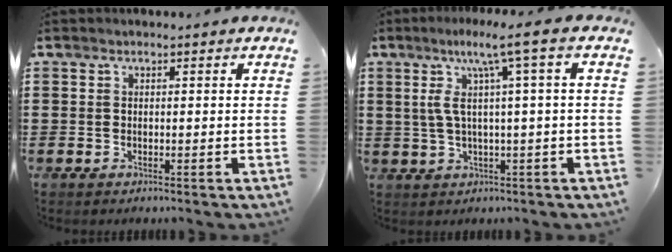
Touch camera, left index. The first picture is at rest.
{"total": 8.1, "force": [2.5, -0.2, 7.7], "torque": [-0.159, -0.001, 0.031]}